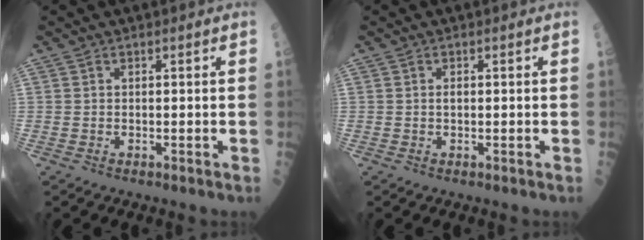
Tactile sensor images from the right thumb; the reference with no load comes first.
{"total": 0.8, "force": [0.1, 0.4, 0.6], "torque": [-0.011, 0.001, 0.001]}